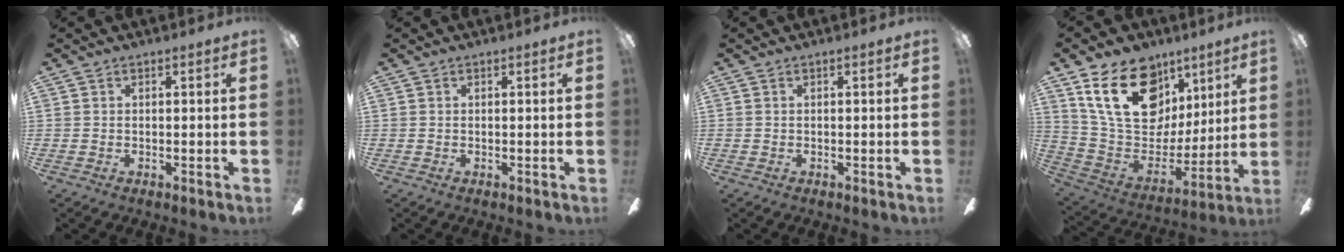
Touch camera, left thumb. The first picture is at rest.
{"total": 0.0}
{"total": 0.0}
{"total": 23.6, "force": [12.0, 15.4, 13.2], "torque": [-0.234, -0.049, 0.217]}